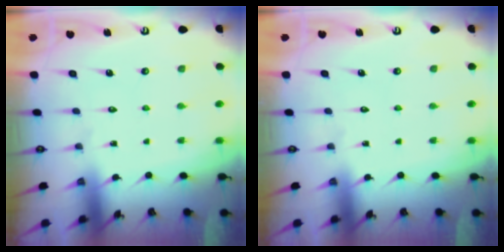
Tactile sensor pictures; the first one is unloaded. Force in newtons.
{"total": 0.0}